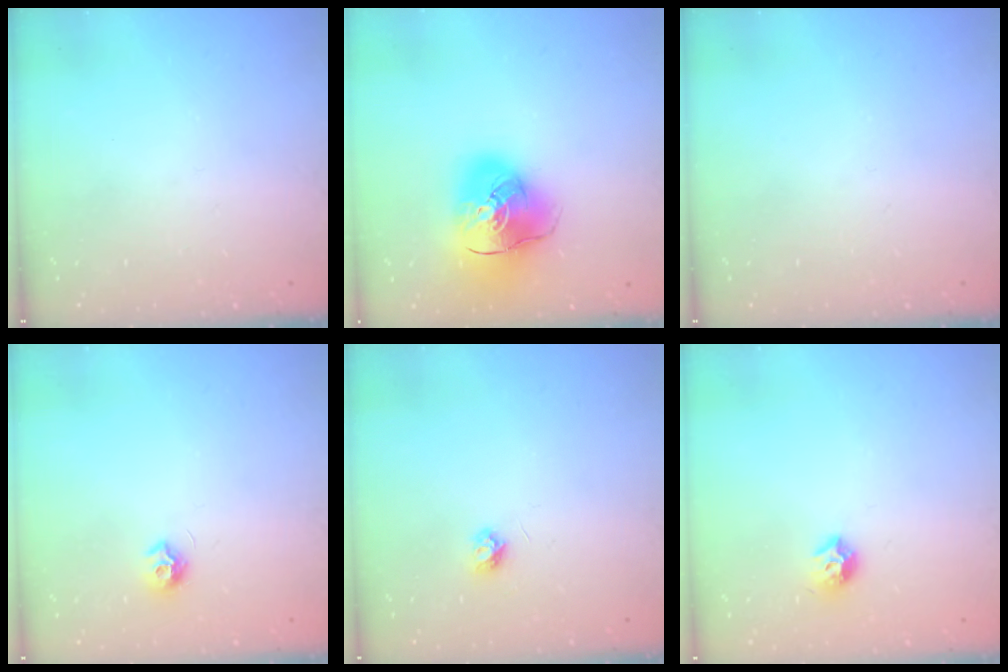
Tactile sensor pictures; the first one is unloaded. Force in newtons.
{"total": 15.3, "press": 15.2, "slide": 2.2}
{"total": 0.0}
{"total": 7.2, "press": 7.2, "slide": 0.4}
{"total": 3.9, "press": 3.8, "slide": 0.5}
{"total": 7.9, "press": 7.9, "slide": 0.7}